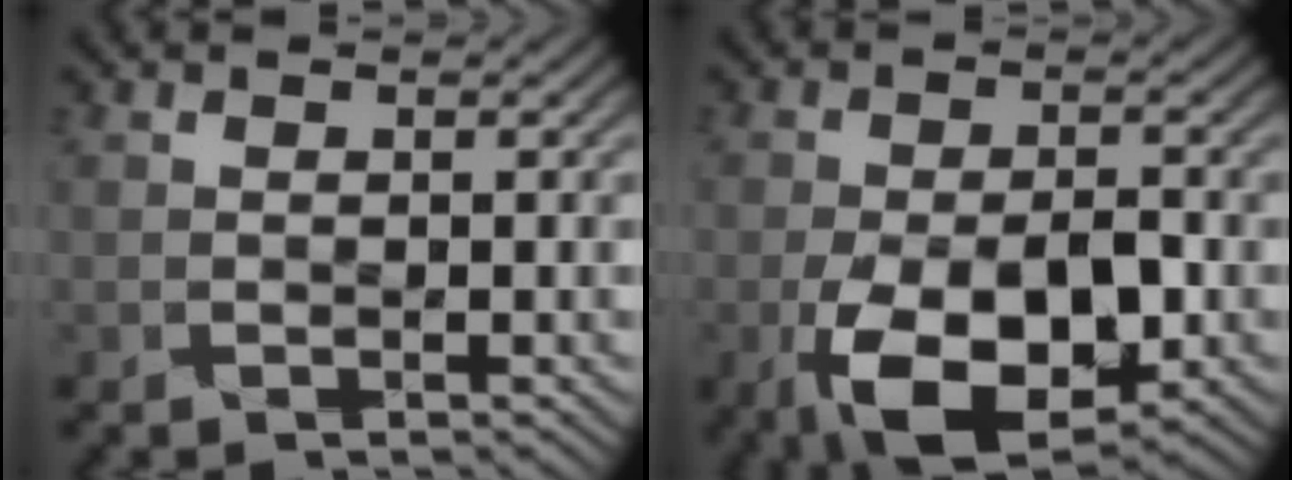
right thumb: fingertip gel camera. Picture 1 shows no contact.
{"total": 12.6, "force": [-4.9, 6.3, 9.7], "torque": [-0.197, -0.028, -0.068]}